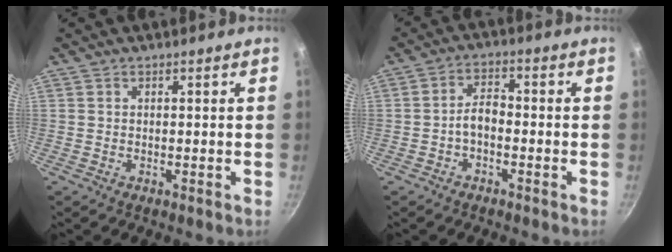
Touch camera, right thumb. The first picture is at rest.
{"total": 4.0, "force": [-1.6, 2.2, 3.0], "torque": [-0.045, 0.027, -0.034]}